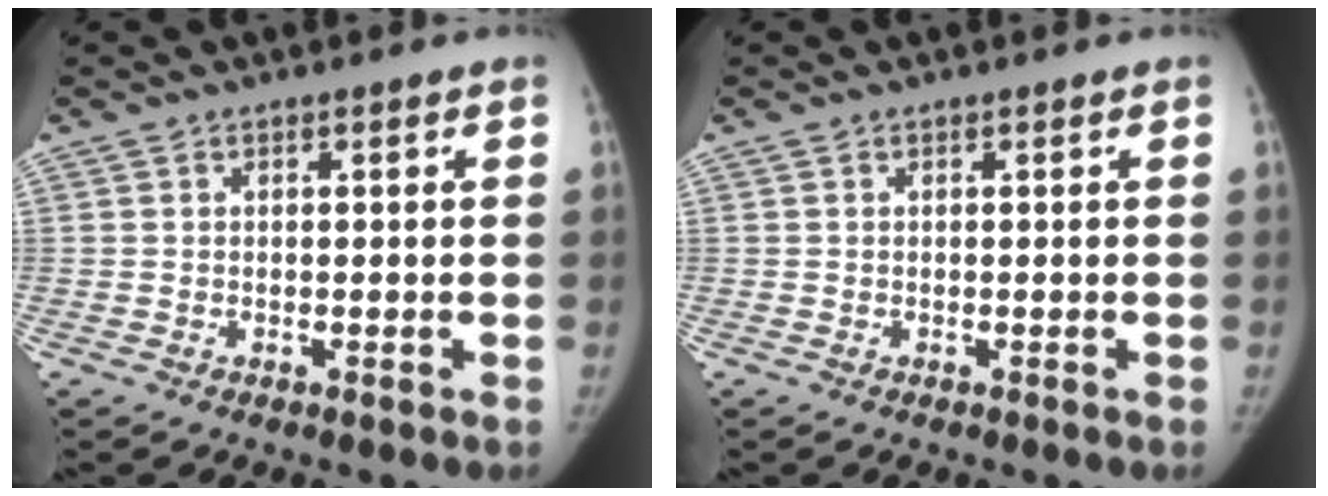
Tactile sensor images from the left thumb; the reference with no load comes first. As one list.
[{"total": 0.0}]